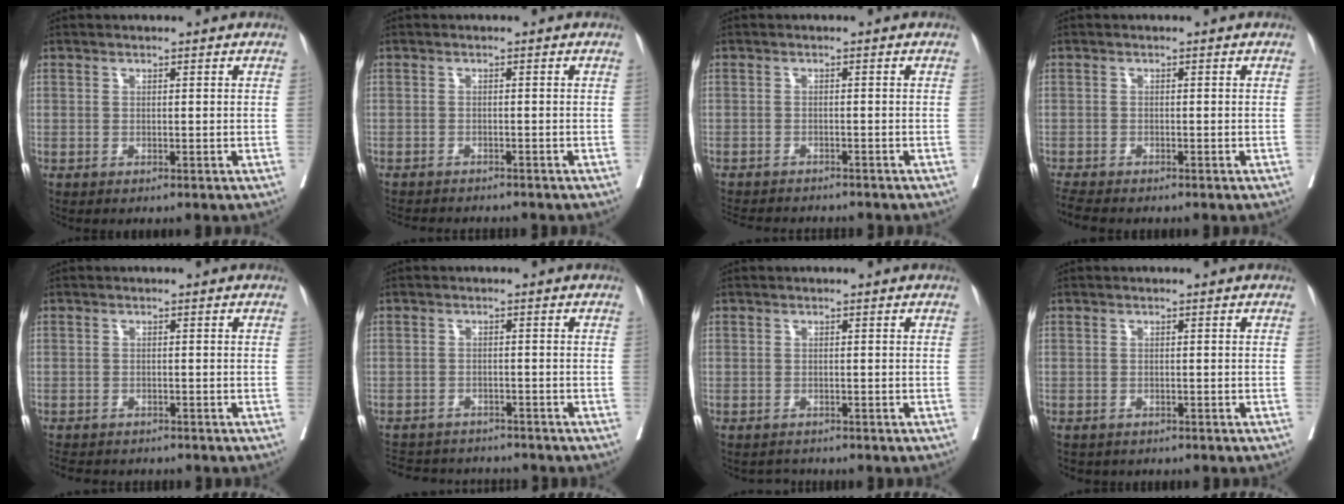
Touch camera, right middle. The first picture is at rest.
{"total": 7.1, "force": [-6.7, 0.7, 2.3], "torque": [-0.032, -0.011, -0.100]}
{"total": 9.3, "force": [-8.6, 1.9, 2.9], "torque": [-0.051, -0.008, -0.117]}
{"total": 3.9, "force": [-3.6, 0.6, 1.6], "torque": [-0.028, -0.013, -0.061]}
{"total": 6.3, "force": [-5.5, 2.3, 1.9], "torque": [-0.029, -0.005, -0.078]}
{"total": 8.7, "force": [-8.2, 2.7, 1.4], "torque": [-0.027, 0.008, -0.112]}
{"total": 1.3, "force": [-1.1, 0.4, -0.4], "torque": [0.000, -0.006, -0.019]}
{"total": 2.5, "force": [-2.1, 1.3, 0.4], "torque": [-0.009, 0.000, -0.028]}